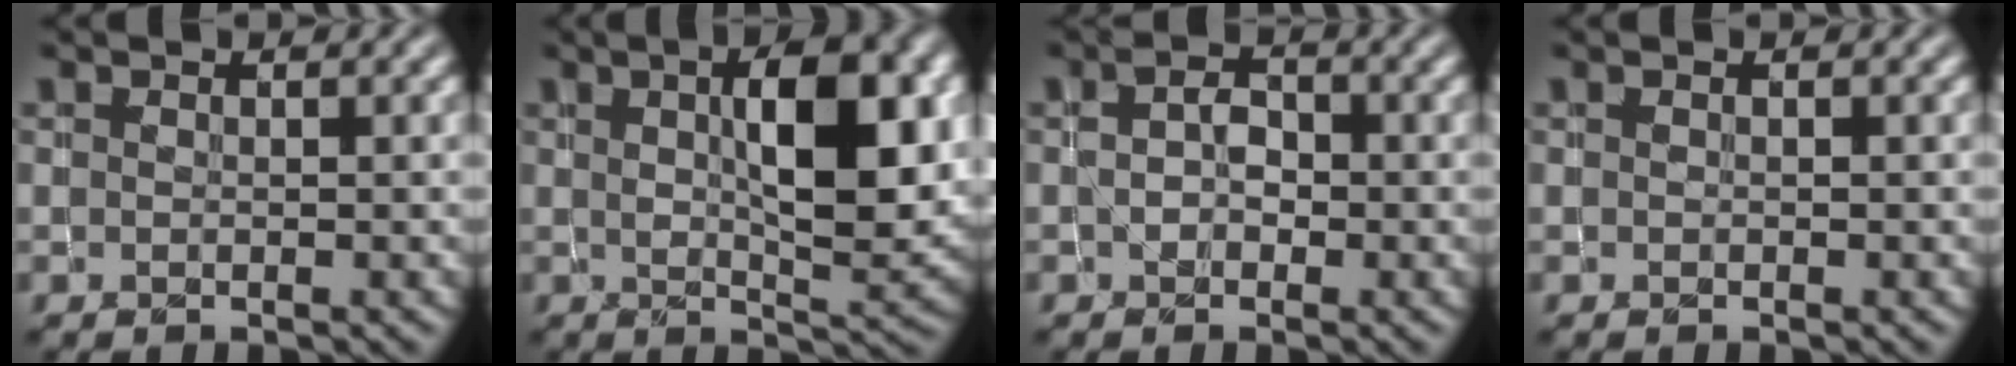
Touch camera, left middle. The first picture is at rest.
{"total": 8.6, "force": [1.9, 2.9, 7.9], "torque": [-0.109, 0.005, 0.030]}
{"total": 2.0, "force": [-0.4, 1.5, 1.3], "torque": [-0.025, 0.004, -0.008]}
{"total": 0.0}